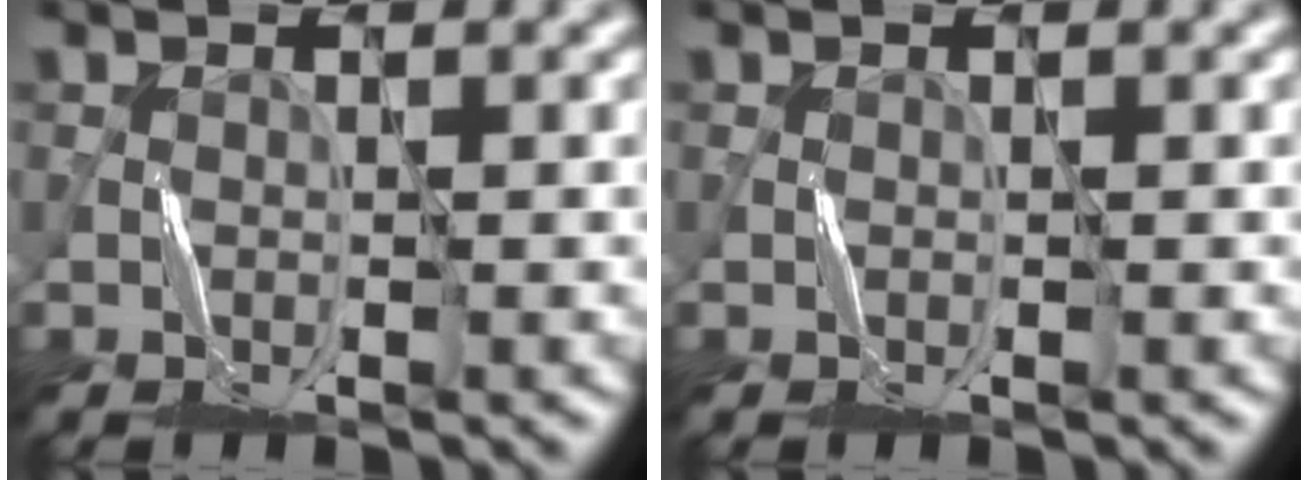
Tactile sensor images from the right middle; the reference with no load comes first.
{"total": 0.0}